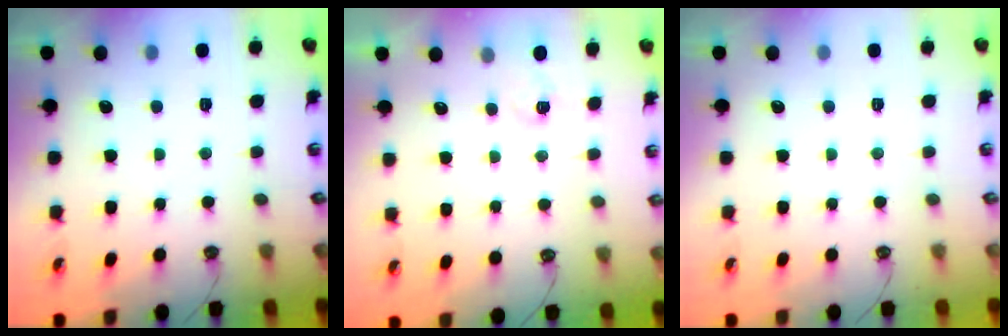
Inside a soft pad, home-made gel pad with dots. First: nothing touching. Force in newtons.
{"total": 2.9, "press": 2.9, "slide": 0.4}
{"total": 0.0}